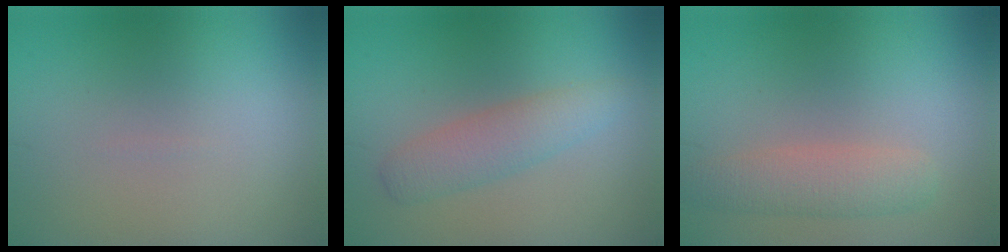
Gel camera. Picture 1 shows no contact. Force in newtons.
{"total": 3.1, "press": 3.1, "slide": 0.1}
{"total": 3.0, "press": 3.0, "slide": 0.1}